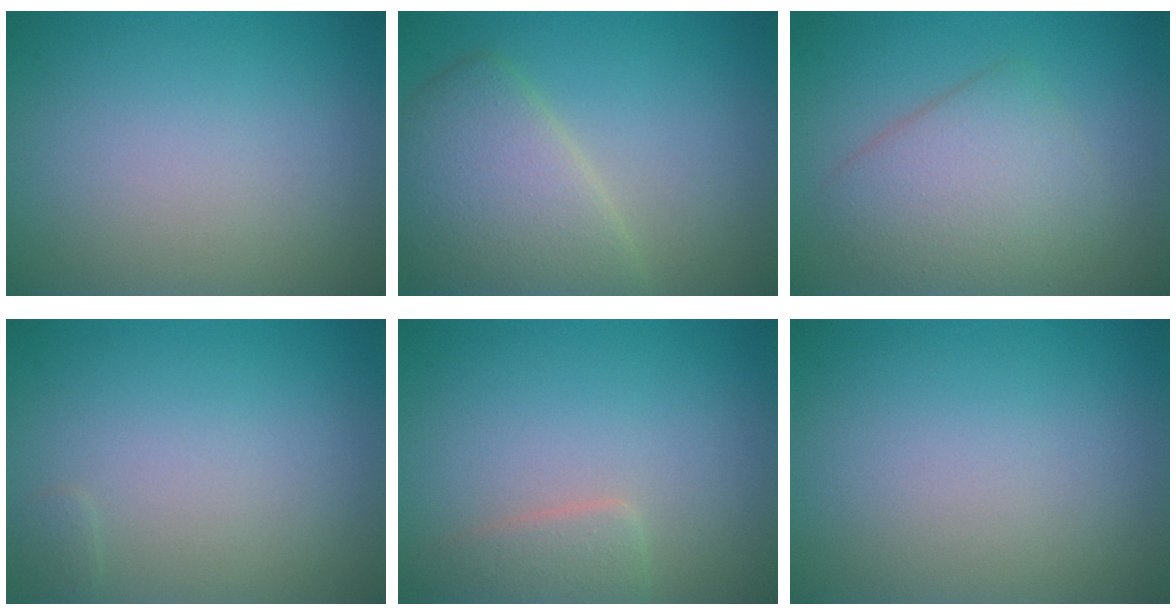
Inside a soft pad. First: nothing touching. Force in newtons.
{"total": 6.0, "press": 6.0, "slide": 0.3}
{"total": 4.6, "press": 4.6, "slide": 0.1}
{"total": 0.5, "press": 0.5, "slide": 0.0}
{"total": 2.0, "press": 2.0, "slide": 0.2}
{"total": 0.0}